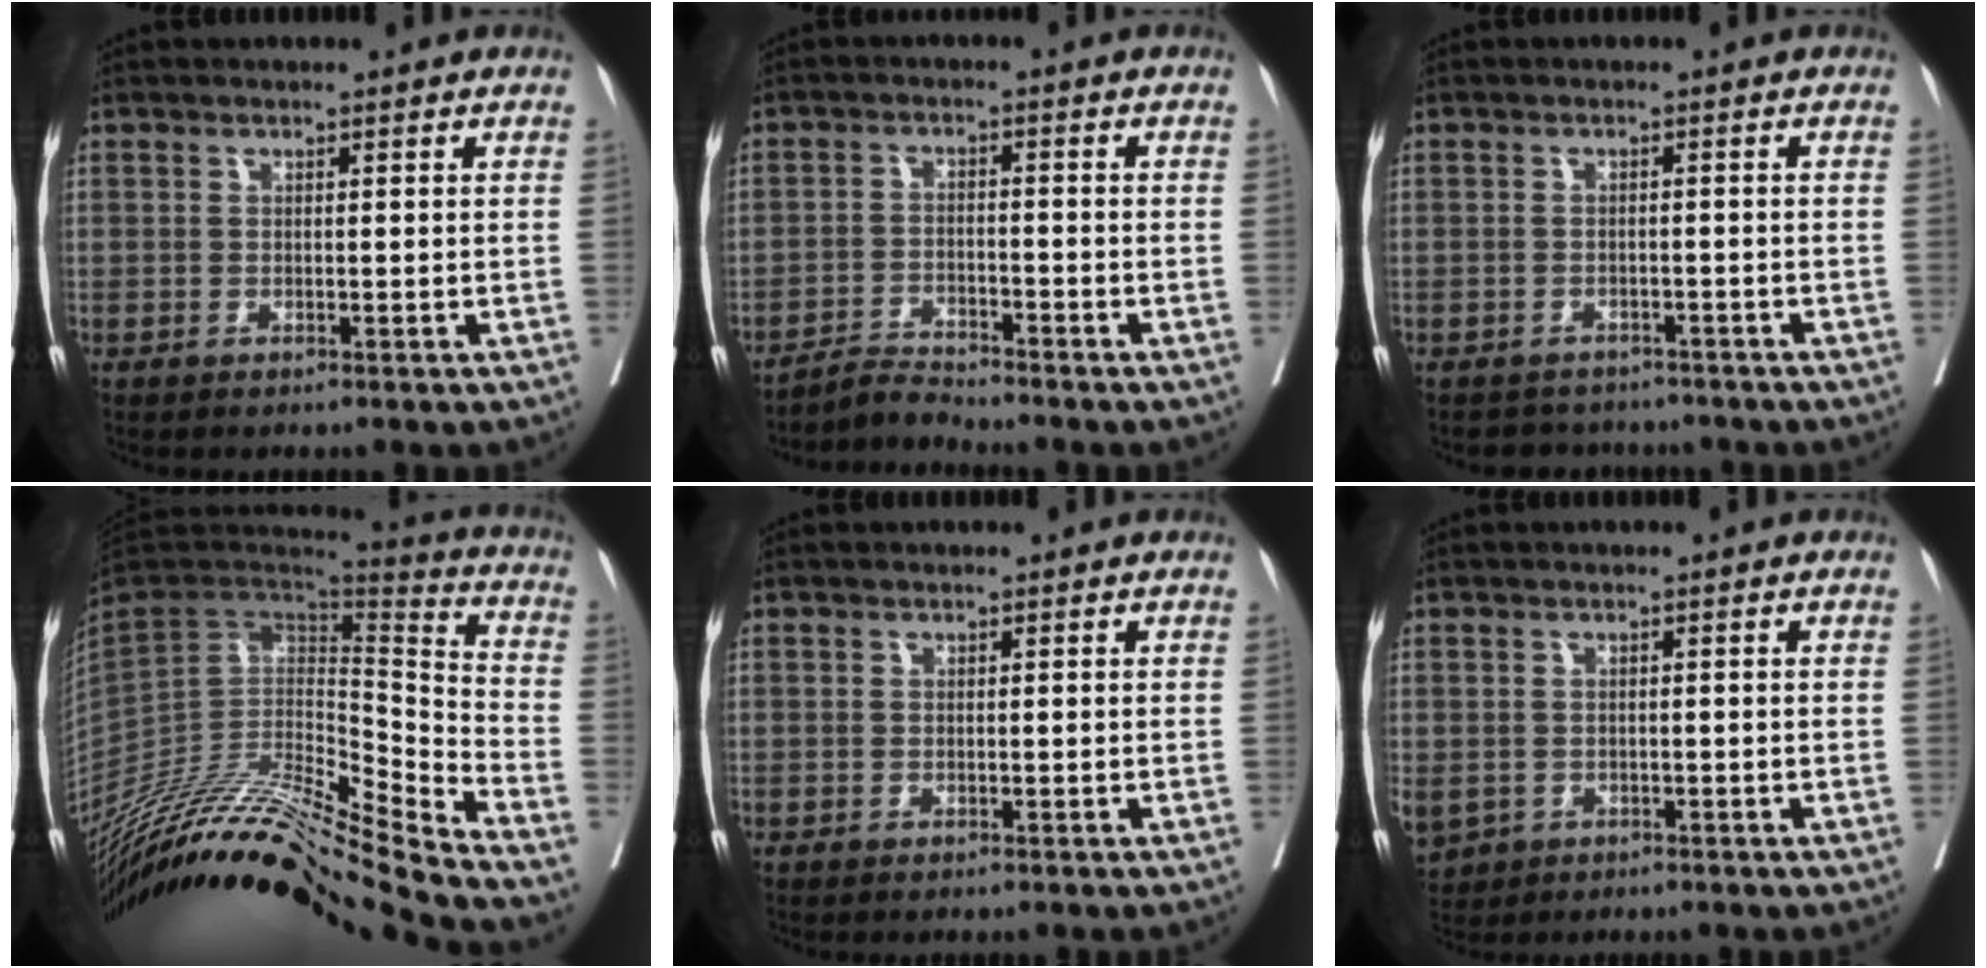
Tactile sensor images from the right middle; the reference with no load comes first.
{"total": 3.4, "force": [-3.3, -0.8, -0.5], "torque": [0.010, -0.015, -0.059]}
{"total": 4.8, "force": [-4.3, 2.1, 0.1], "torque": [0.002, 0.006, -0.052]}
{"total": 31.1, "force": [-26.7, 0.7, 16.0], "torque": [-0.276, -0.040, -0.440]}
{"total": 0.0}
{"total": 6.5, "force": [-2.5, 5.5, 2.4], "torque": [-0.074, -0.003, -0.031]}